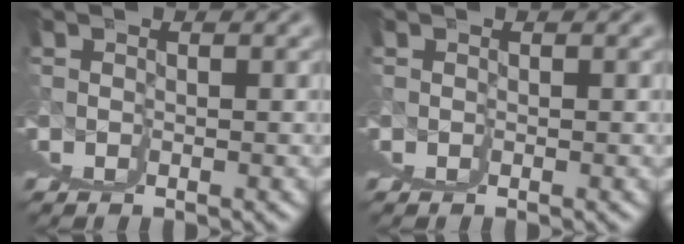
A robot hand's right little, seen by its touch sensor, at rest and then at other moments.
{"total": 0.0}